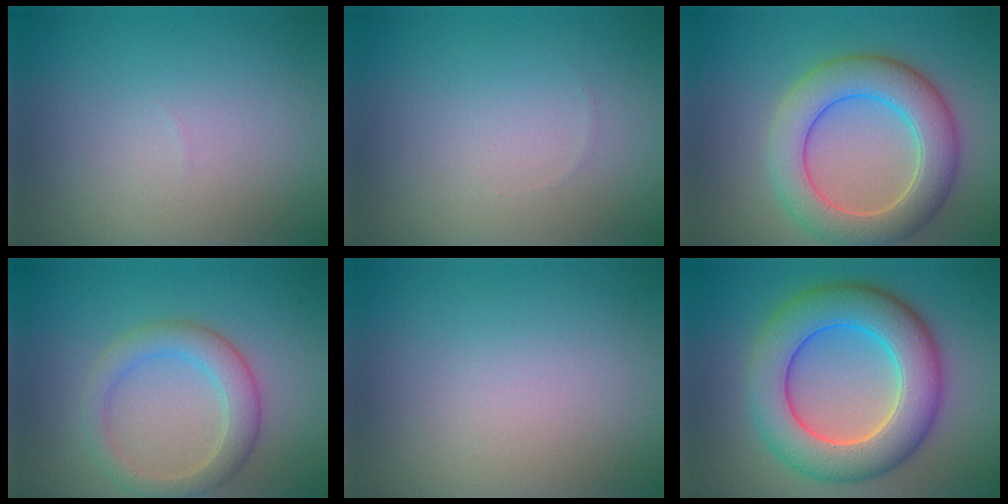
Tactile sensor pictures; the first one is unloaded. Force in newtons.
{"total": 0.0}
{"total": 7.0, "press": 7.0, "slide": 0.1}
{"total": 3.5, "press": 3.5, "slide": 0.1}
{"total": 0.0}
{"total": 9.3, "press": 9.3, "slide": 0.5}